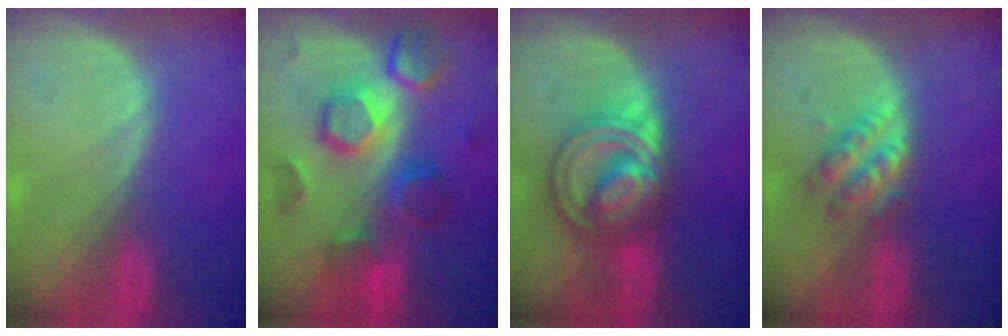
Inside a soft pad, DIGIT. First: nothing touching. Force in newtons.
{"total": 9.1, "press": 9.1, "slide": 0.3}
{"total": 8.3, "press": 8.3, "slide": 0.6}
{"total": 4.8, "press": 4.2, "slide": 2.3}